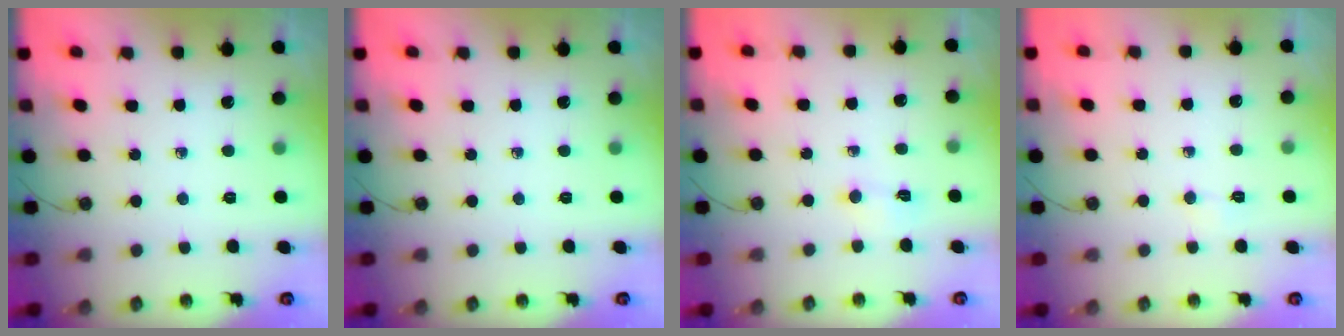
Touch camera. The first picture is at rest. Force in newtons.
{"total": 0.0}
{"total": 3.8, "press": 3.7, "slide": 0.6}
{"total": 2.6, "press": 2.5, "slide": 0.5}